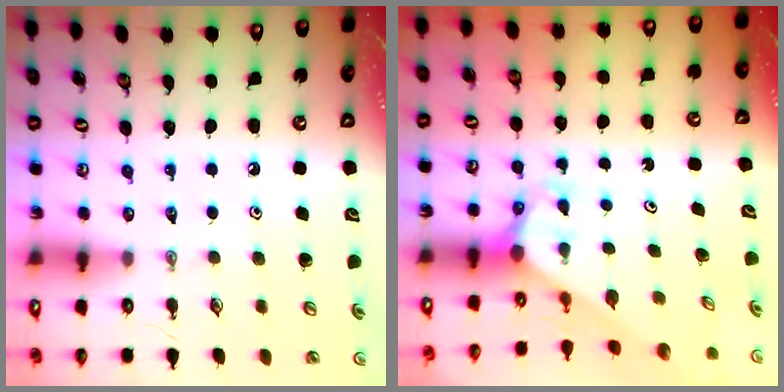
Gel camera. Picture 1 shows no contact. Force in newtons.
{"total": 2.7, "press": 2.7, "slide": 0.1}